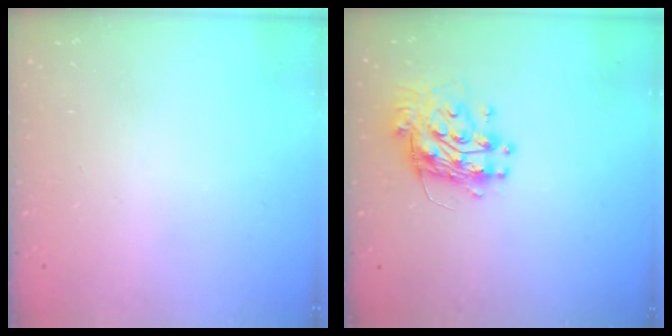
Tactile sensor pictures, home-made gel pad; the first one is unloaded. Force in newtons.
{"total": 12.9, "press": 12.9, "slide": 1.1}